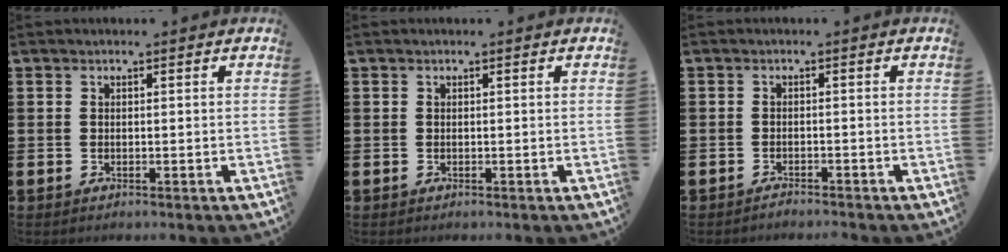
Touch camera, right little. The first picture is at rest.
{"total": 0.0}
{"total": 1.0, "force": [-1.0, 0.0, 0.0], "torque": [-0.003, -0.002, -0.020]}